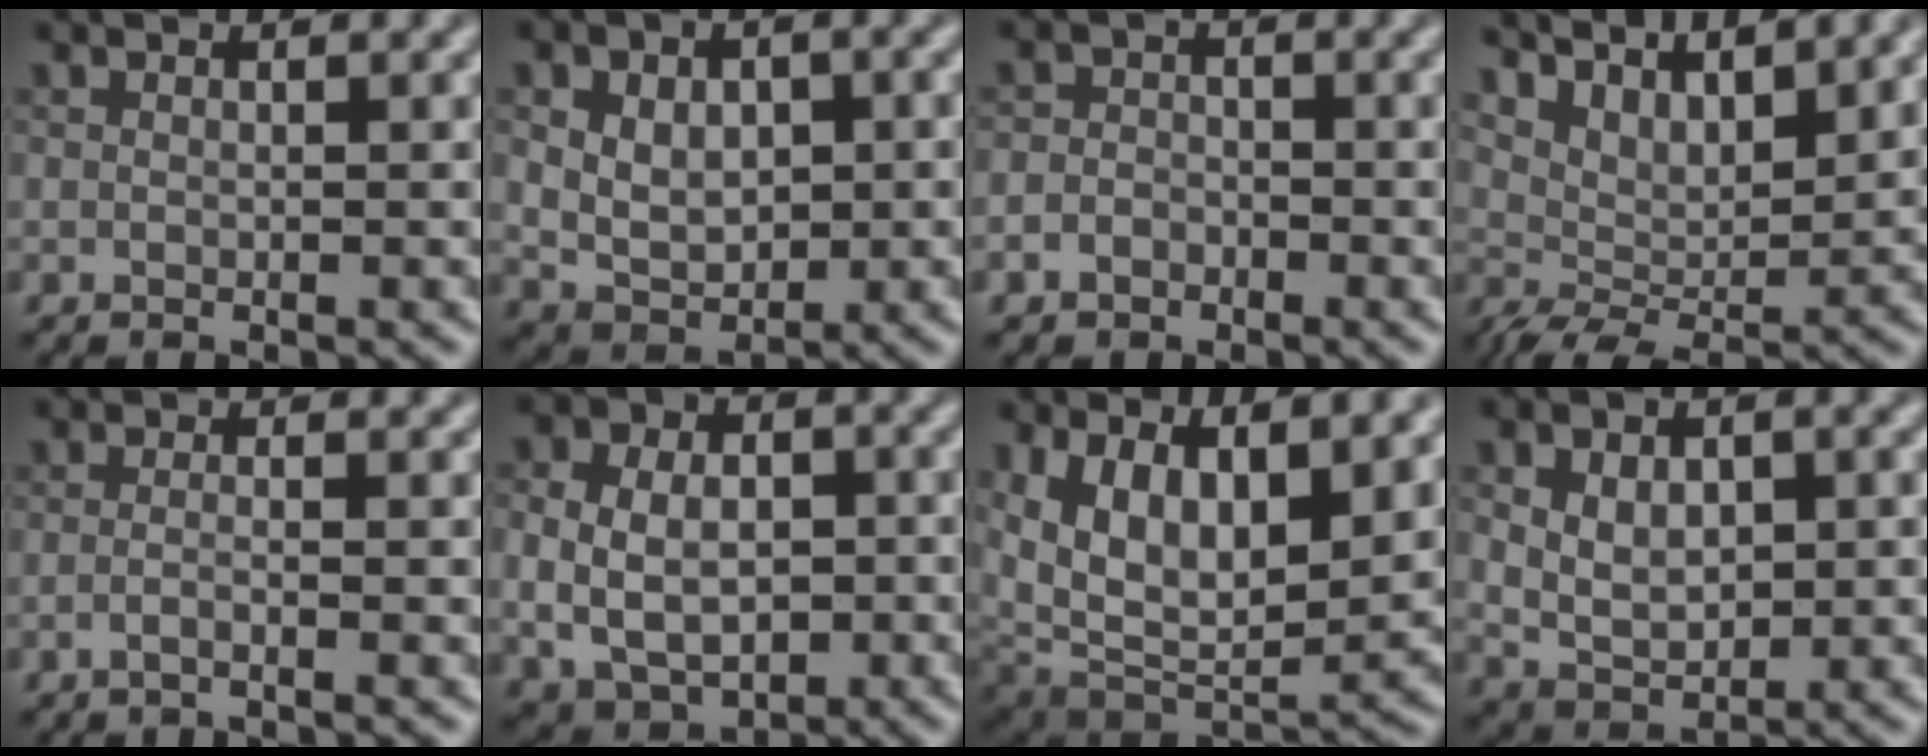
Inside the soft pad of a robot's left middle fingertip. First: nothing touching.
{"total": 6.3, "force": [0.9, 4.4, 4.4], "torque": [-0.071, 0.013, 0.015]}
{"total": 1.9, "force": [-0.9, 1.5, 0.5], "torque": [0.013, 0.004, -0.023]}
{"total": 6.4, "force": [4.9, 1.9, 3.7], "torque": [-0.071, 0.006, 0.078]}
{"total": 1.4, "force": [-0.7, 0.4, 1.2], "torque": [-0.016, -0.001, -0.020]}
{"total": 8.3, "force": [-0.1, 6.6, 5.0], "torque": [-0.080, 0.006, -0.012]}
{"total": 13.8, "force": [4.0, 7.2, 11.1], "torque": [-0.186, -0.004, 0.082]}
{"total": 5.4, "force": [0.6, 3.5, 4.1], "torque": [-0.070, 0.001, 0.016]}